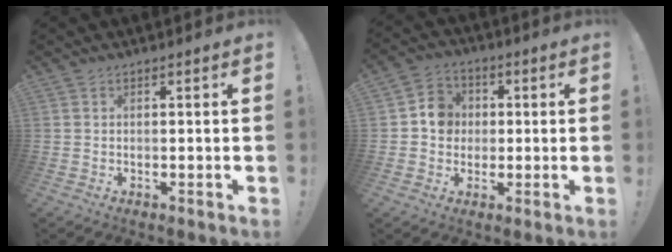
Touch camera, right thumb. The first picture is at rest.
{"total": 8.5, "force": [0.4, 7.9, 3.2], "torque": [-0.042, 0.014, 0.013]}